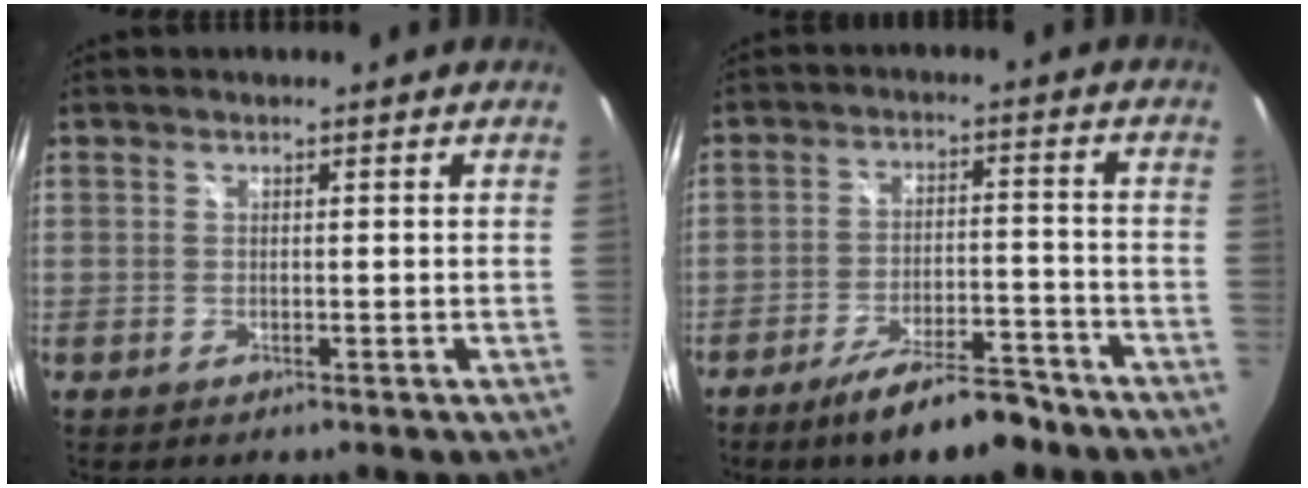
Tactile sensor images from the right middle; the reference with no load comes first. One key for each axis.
{"total": 11.2, "fx": -8.8, "fy": 2.8, "fz": 6.4, "tx": -0.117, "ty": 0.000, "tz": -0.134}